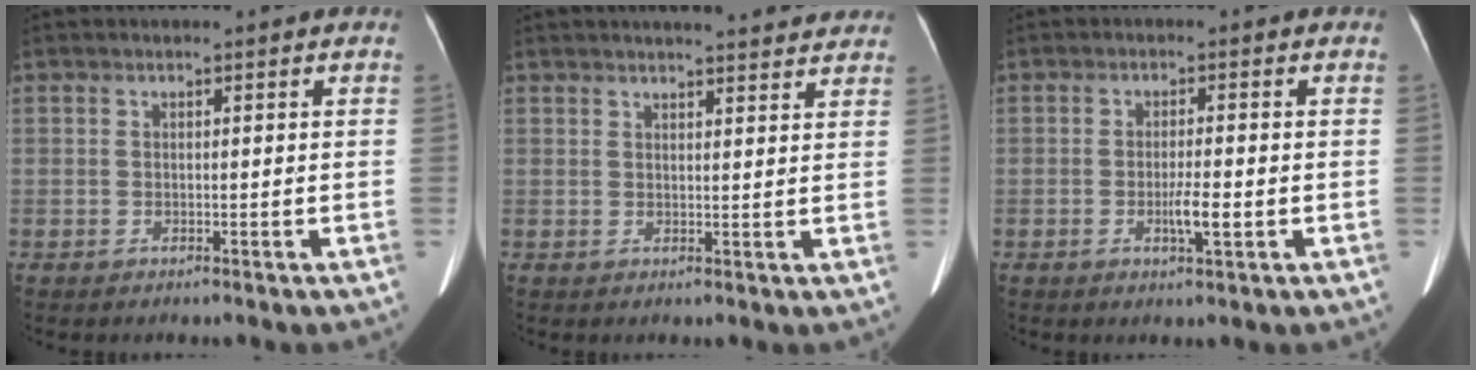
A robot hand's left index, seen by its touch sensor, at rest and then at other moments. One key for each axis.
{"total": 12.4, "fx": 11.5, "fy": 2.0, "fz": 4.2, "tx": -0.045, "ty": 0.015, "tz": 0.128}
{"total": 3.1, "fx": -0.9, "fy": 0.2, "fz": 2.9, "tx": -0.055, "ty": -0.005, "tz": -0.014}